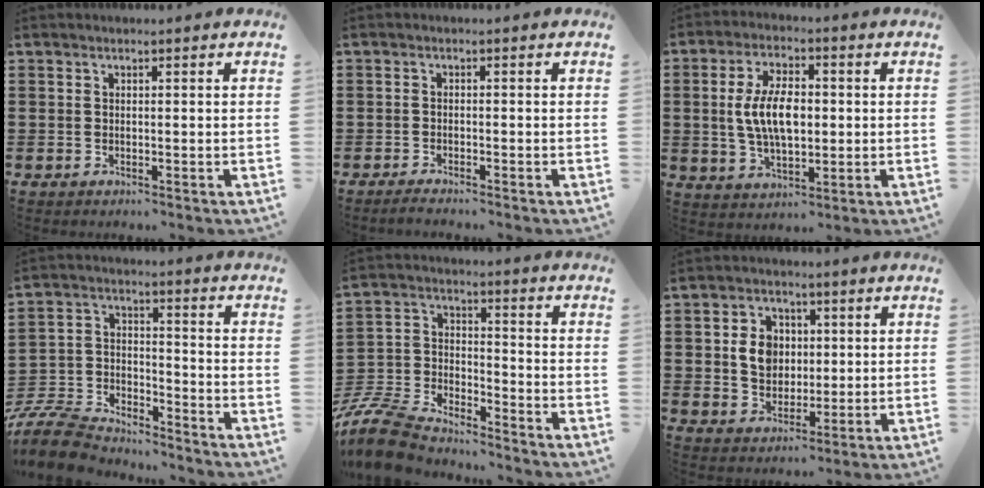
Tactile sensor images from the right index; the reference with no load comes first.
{"total": 1.2, "force": [-1.2, -0.1, 0.2], "torque": [-0.006, -0.002, -0.022]}
{"total": 8.5, "force": [0.3, 4.3, 7.4], "torque": [-0.152, 0.004, -0.002]}
{"total": 8.4, "force": [-8.1, 1.8, 1.6], "torque": [-0.047, 0.009, -0.165]}
{"total": 9.2, "force": [-8.8, 1.6, 2.2], "torque": [-0.069, 0.008, -0.182]}
{"total": 6.3, "force": [0.9, 5.3, 3.3], "torque": [-0.083, 0.018, 0.014]}